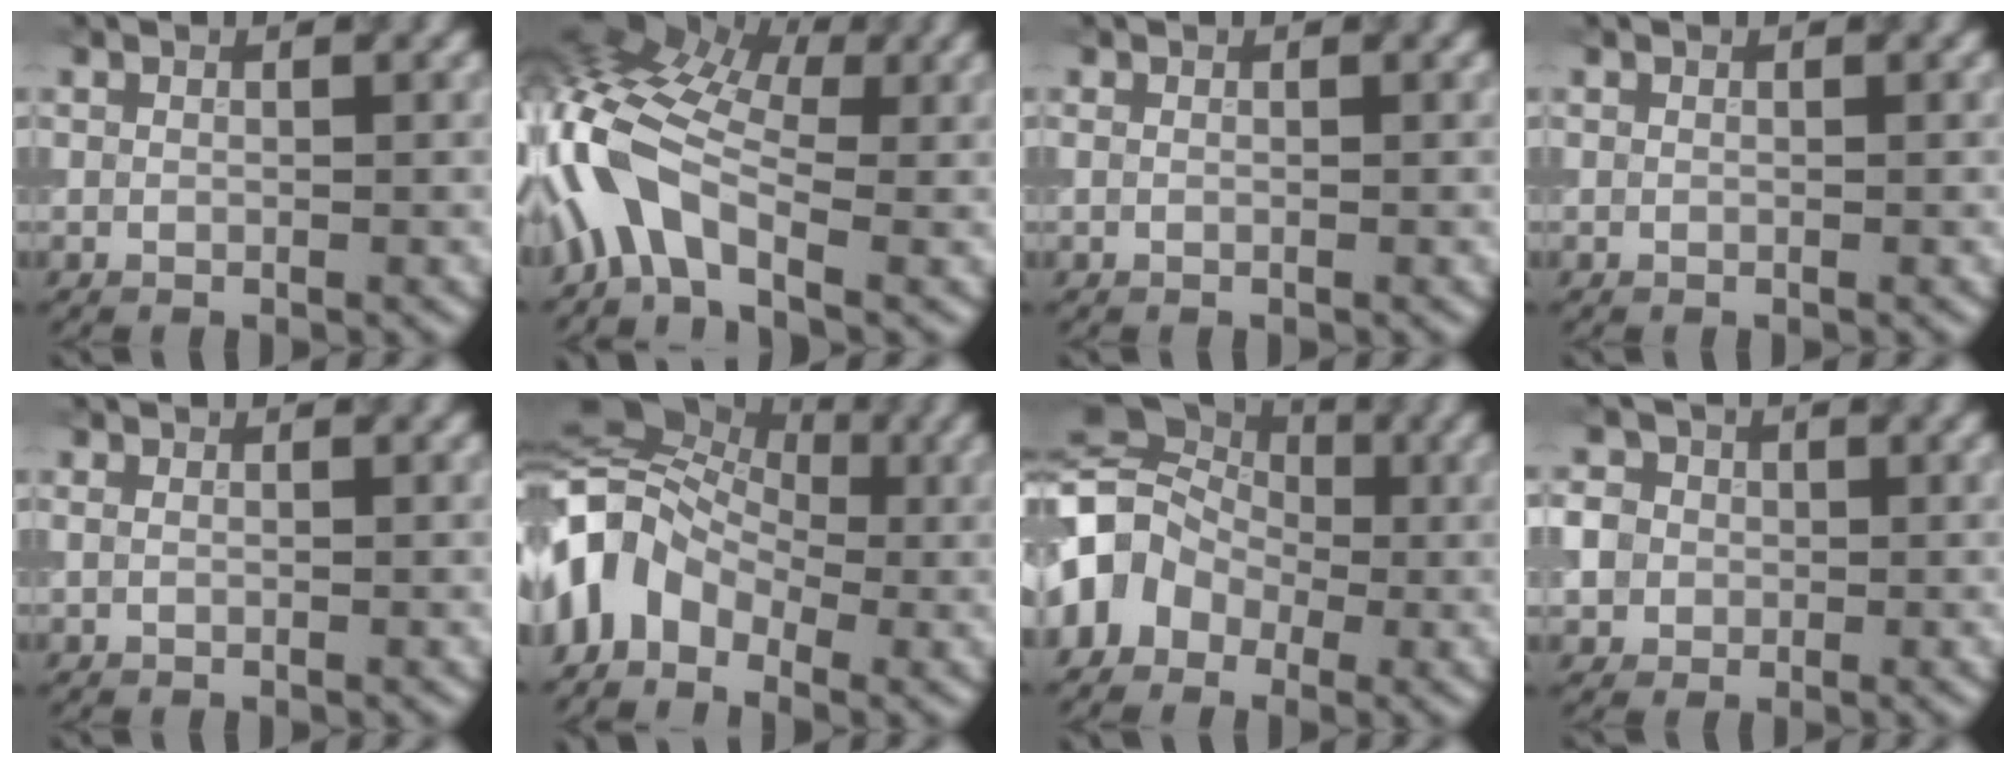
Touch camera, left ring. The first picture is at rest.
{"total": 7.7, "force": [-2.2, 4.7, 5.7], "torque": [-0.112, 0.018, -0.063]}
{"total": 0.0}
{"total": 0.0}
{"total": 0.6, "force": [0.2, 0.4, 0.4], "torque": [-0.010, -0.002, 0.005]}
{"total": 7.2, "force": [-2.2, 5.5, 4.0], "torque": [-0.066, 0.016, -0.061]}
{"total": 7.4, "force": [-1.0, 6.1, 4.1], "torque": [-0.055, 0.011, -0.033]}
{"total": 6.1, "force": [0.7, 5.6, 2.2], "torque": [-0.042, 0.031, -0.012]}